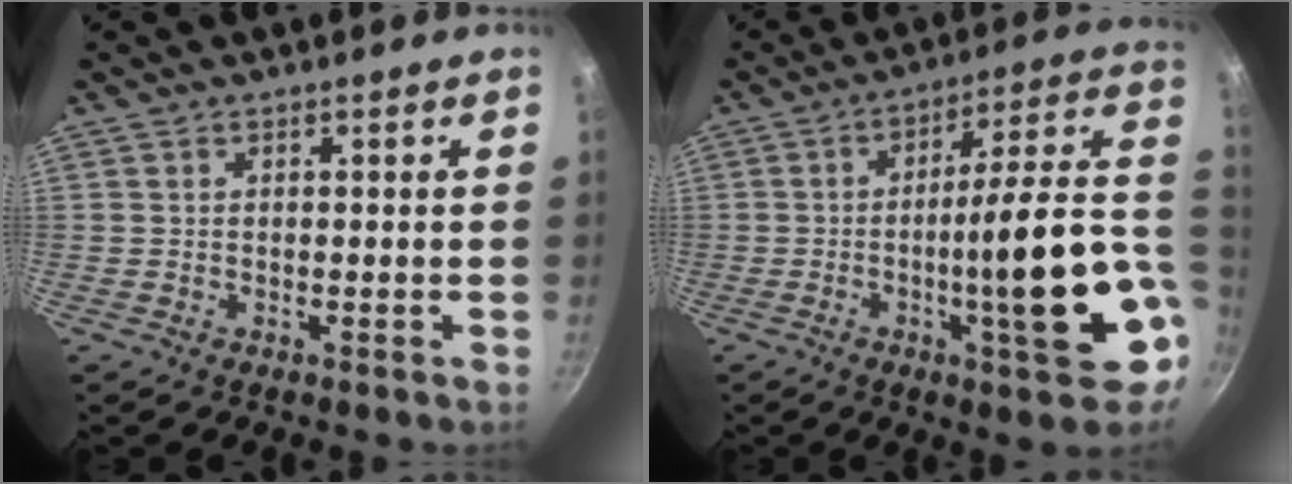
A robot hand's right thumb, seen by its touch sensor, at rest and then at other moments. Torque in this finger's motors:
{"motor_torque": [2.27, 2.37, 1.80, -0.27, 0.31]}